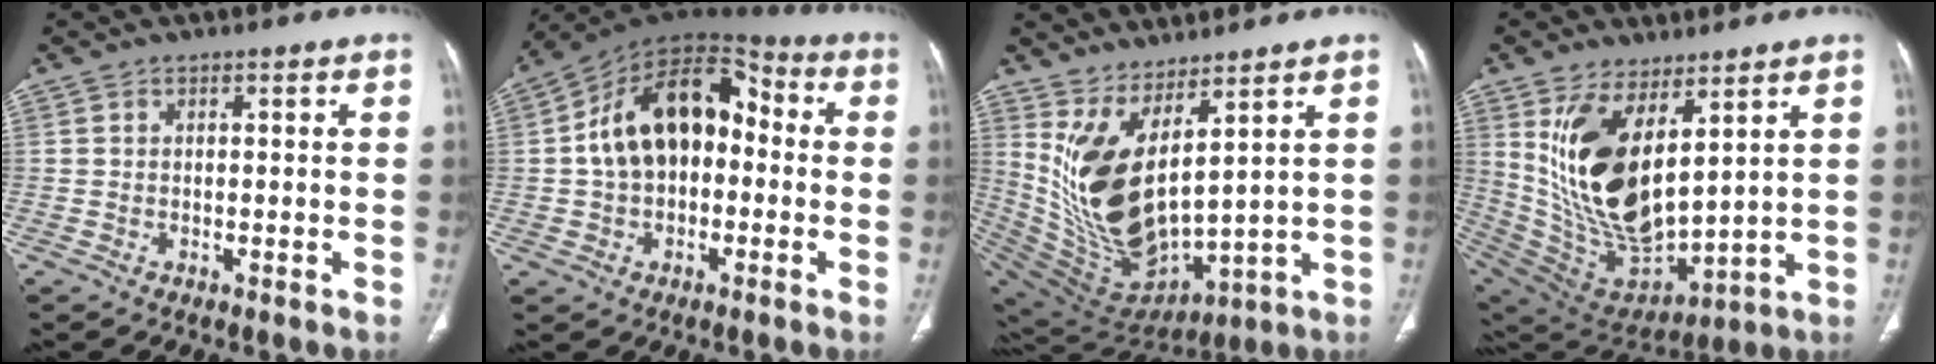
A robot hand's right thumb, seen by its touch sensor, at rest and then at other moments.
{"total": 17.2, "force": [0.3, 11.3, 13.0], "torque": [-0.183, 0.050, -0.005]}
{"total": 15.3, "force": [6.7, 5.8, 12.5], "torque": [-0.227, -0.069, 0.165]}
{"total": 19.3, "force": [6.8, 9.1, 15.5], "torque": [-0.279, -0.045, 0.159]}